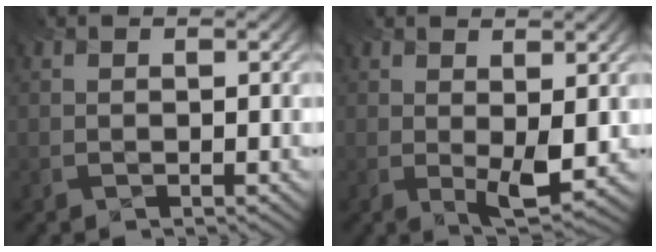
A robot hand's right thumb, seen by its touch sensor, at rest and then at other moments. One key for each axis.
{"total": 3.9, "fx": 0.3, "fy": 1.4, "fz": 3.7, "tx": -0.070, "ty": -0.012, "tz": 0.012}